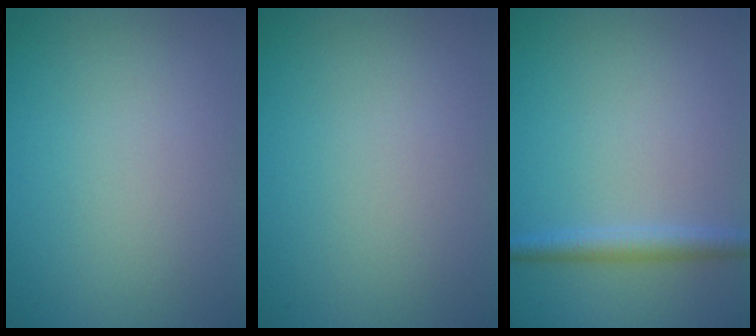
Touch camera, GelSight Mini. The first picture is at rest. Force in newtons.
{"total": 0.0}
{"total": 2.1, "press": 2.1, "slide": 0.0}